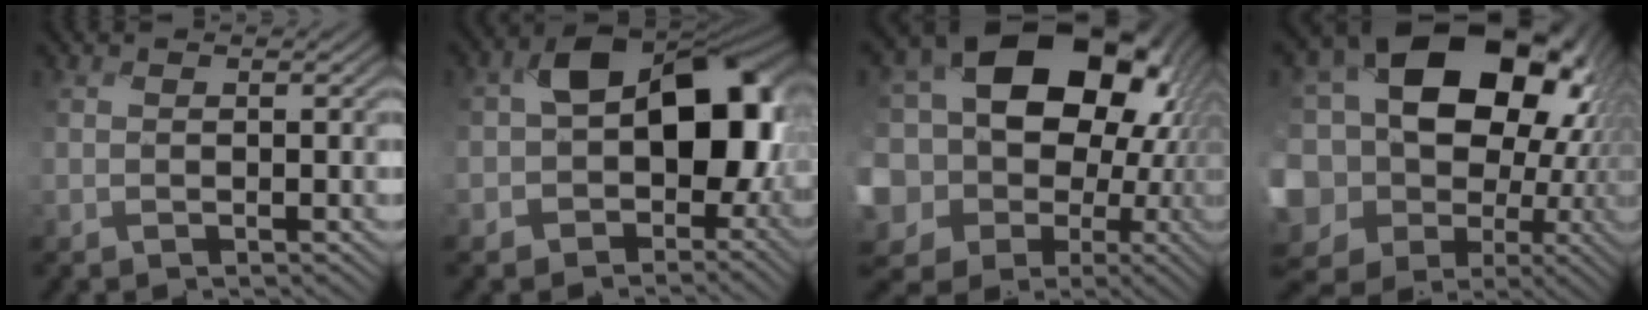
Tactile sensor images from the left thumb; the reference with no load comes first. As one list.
[{"total": 15.8, "force": [0.1, 11.3, 11.0], "torque": [-0.156, -0.027, 0.006]}, {"total": 20.4, "force": [-1.3, 16.9, 11.3], "torque": [-0.257, 0.001, -0.034]}, {"total": 19.5, "force": [-2.1, 15.1, 12.2], "torque": [-0.254, -0.013, -0.045]}]